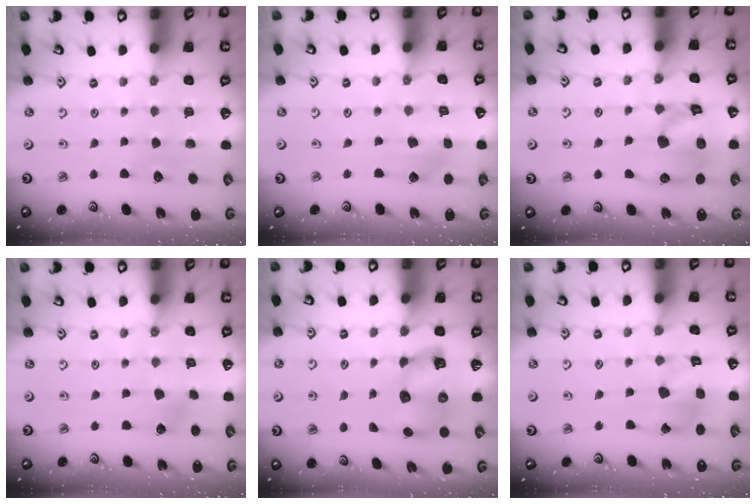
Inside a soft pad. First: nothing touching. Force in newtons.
{"total": 3.3, "press": 3.3, "slide": 0.3}
{"total": 14.6, "press": 14.4, "slide": 2.2}
{"total": 1.8, "press": 1.8, "slide": 0.2}
{"total": 8.9, "press": 8.8, "slide": 1.1}
{"total": 9.2, "press": 9.1, "slide": 1.1}